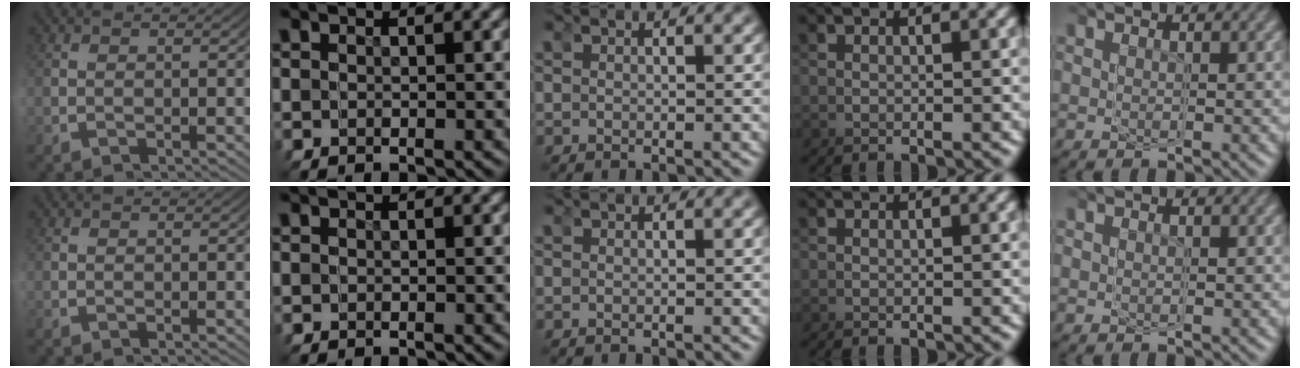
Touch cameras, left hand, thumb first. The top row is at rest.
{}